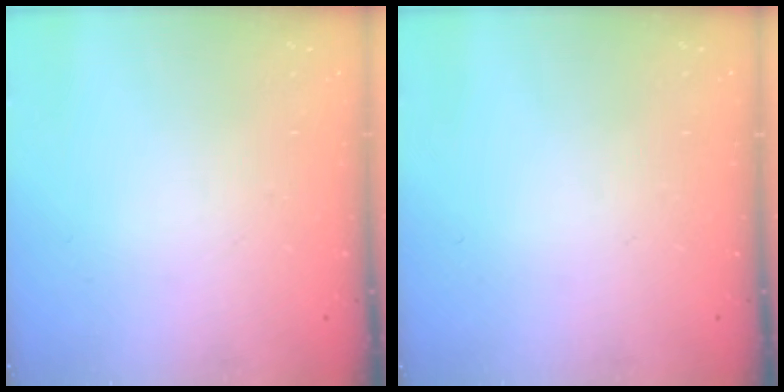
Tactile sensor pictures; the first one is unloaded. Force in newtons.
{"total": 0.0}